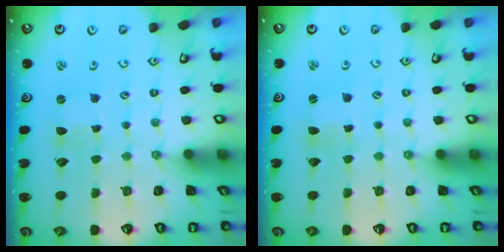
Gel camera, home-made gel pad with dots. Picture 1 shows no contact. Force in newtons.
{"total": 0.9, "press": 0.8, "slide": 0.2}